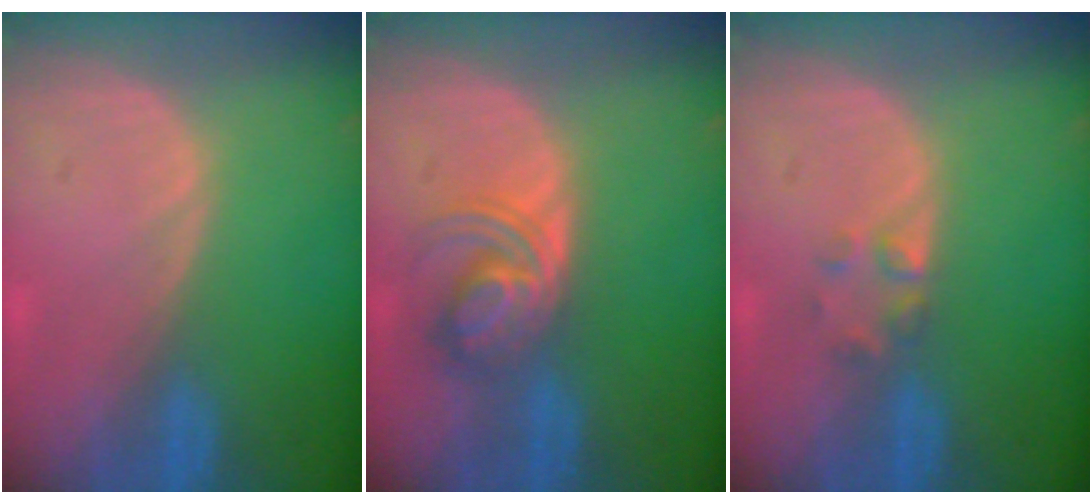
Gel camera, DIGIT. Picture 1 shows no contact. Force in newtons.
{"total": 5.6, "press": 5.5, "slide": 0.8}
{"total": 2.0, "press": 2.0, "slide": 0.2}